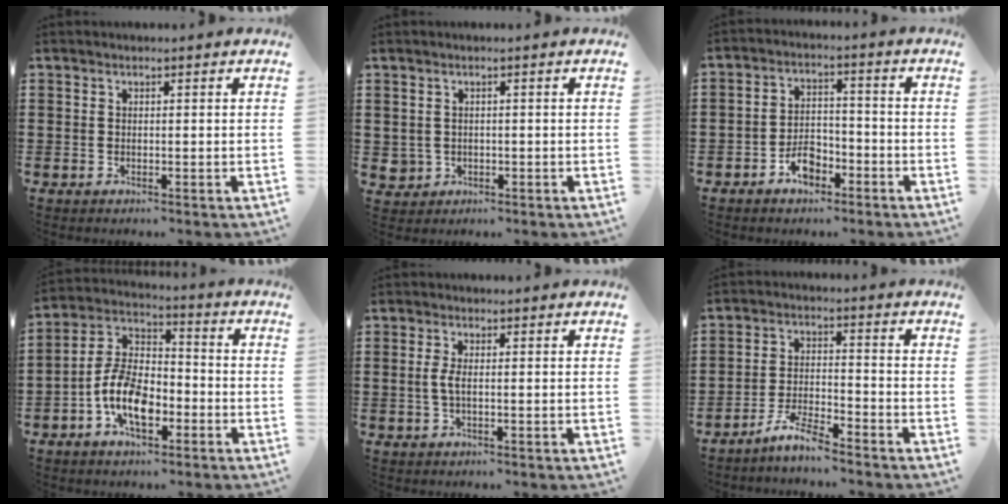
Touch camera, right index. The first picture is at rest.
{"total": 1.2, "force": [-0.1, 1.2, 0.3], "torque": [-0.012, 0.003, -0.004]}
{"total": 4.9, "force": [-3.2, 2.6, 2.7], "torque": [-0.050, 0.007, -0.060]}
{"total": 9.7, "force": [-3.8, 5.0, 7.3], "torque": [-0.172, -0.003, -0.076]}
{"total": 2.3, "force": [-0.2, 0.6, 2.2], "torque": [-0.056, -0.006, -0.009]}
{"total": 5.3, "force": [-4.9, 0.3, 2.1], "torque": [-0.052, 0.000, -0.096]}